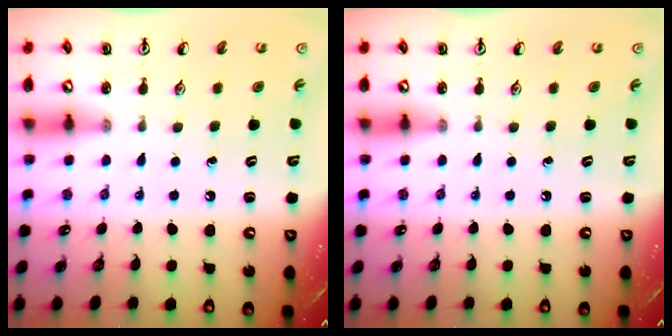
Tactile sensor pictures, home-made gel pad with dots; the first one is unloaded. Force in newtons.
{"total": 0.0}